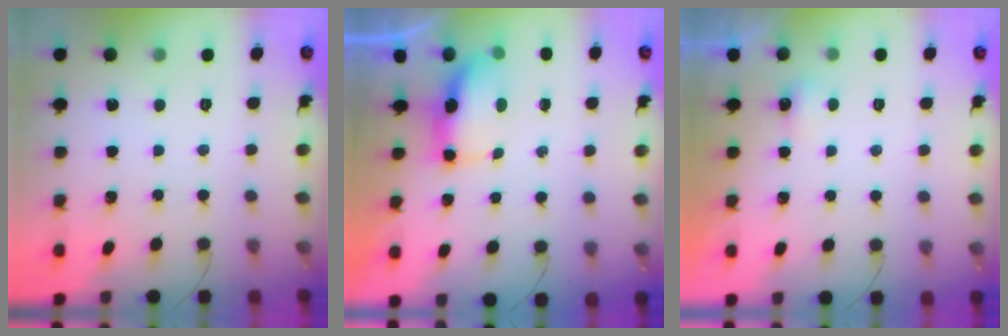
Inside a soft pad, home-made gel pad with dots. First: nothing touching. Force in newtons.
{"total": 6.1, "press": 6.1, "slide": 0.6}
{"total": 2.3, "press": 2.2, "slide": 0.6}